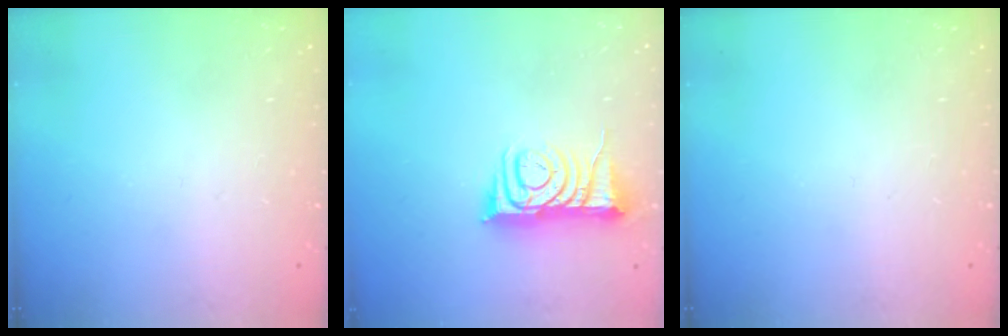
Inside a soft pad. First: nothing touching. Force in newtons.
{"total": 8.4, "press": 8.3, "slide": 1.0}
{"total": 0.0}